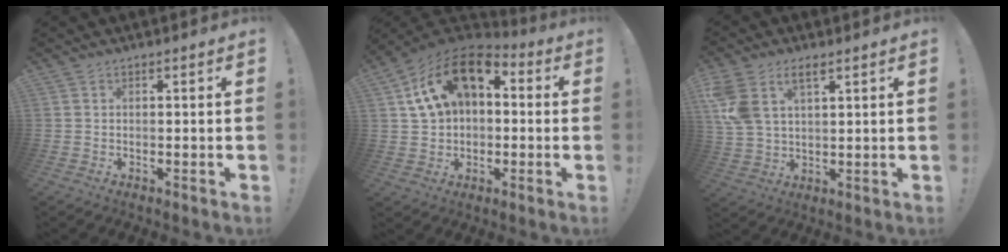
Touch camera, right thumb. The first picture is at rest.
{"total": 17.5, "force": [6.4, 11.4, 11.7], "torque": [-0.186, -0.011, 0.118]}
{"total": 9.2, "force": [4.9, 5.3, 5.8], "torque": [-0.125, -0.010, 0.094]}